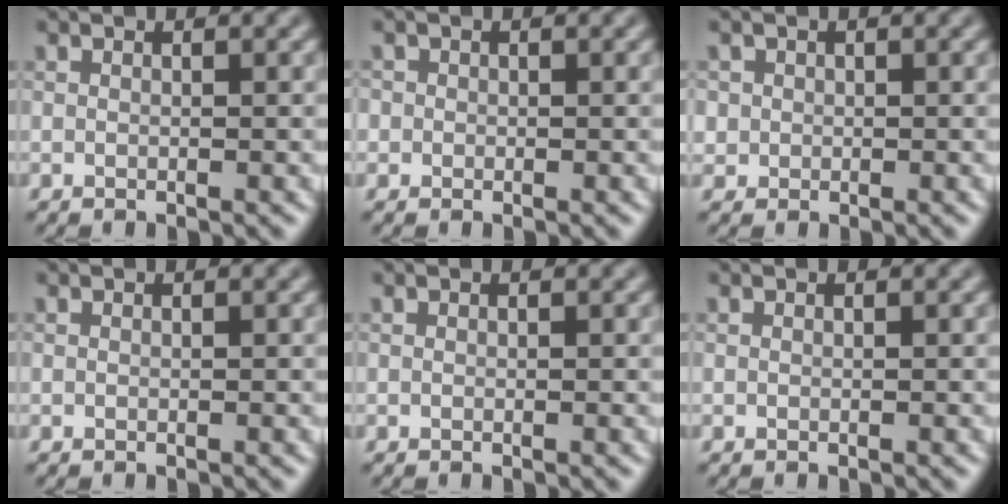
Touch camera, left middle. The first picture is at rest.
{"total": 0.8, "force": [0.1, 0.8, 0.1], "torque": [0.006, -0.003, -0.003]}
{"total": 1.0, "force": [0.1, 0.9, 0.0], "torque": [0.010, -0.003, 0.003]}
{"total": 0.0}
{"total": 0.0}
{"total": 0.0}